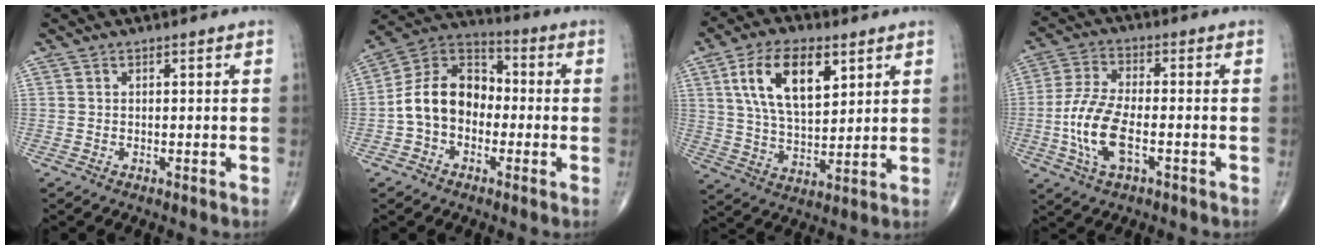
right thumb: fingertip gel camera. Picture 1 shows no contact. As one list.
[{"total": 12.8, "force": [-2.0, 9.5, 8.3], "torque": [-0.128, 0.045, -0.052]}, {"total": 14.7, "force": [5.9, 7.3, 11.4], "torque": [-0.189, -0.015, 0.111]}, {"total": 10.9, "force": [-2.8, 4.9, 9.4], "torque": [-0.203, 0.014, -0.057]}]